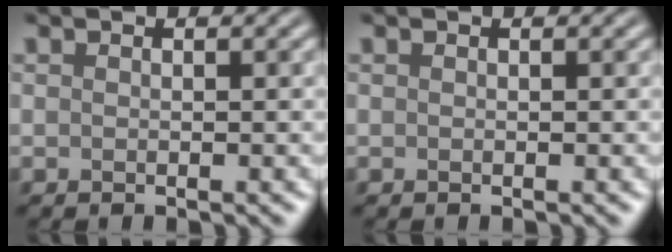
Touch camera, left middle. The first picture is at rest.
{"total": 0.0}